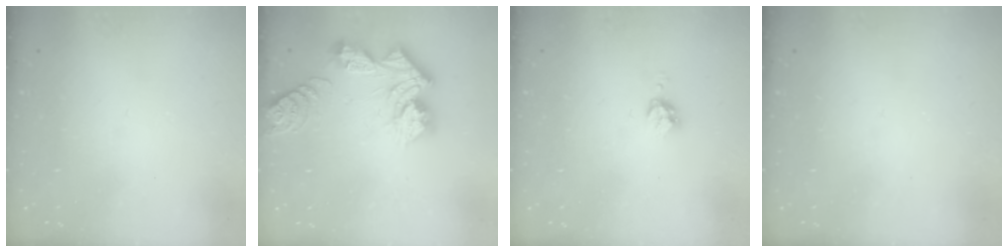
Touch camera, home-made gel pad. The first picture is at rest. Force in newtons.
{"total": 14.7, "press": 14.7, "slide": 1.3}
{"total": 3.7, "press": 3.7, "slide": 0.5}
{"total": 0.0}